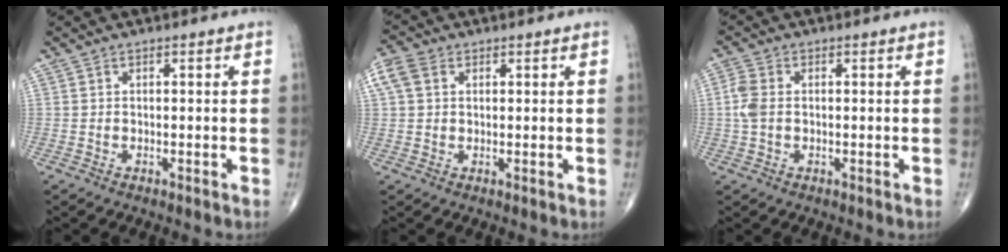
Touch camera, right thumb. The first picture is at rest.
{"total": 5.0, "force": [1.6, 3.7, 2.9], "torque": [-0.072, 0.019, 0.029]}
{"total": 3.8, "force": [-0.1, 2.4, 2.9], "torque": [-0.081, 0.006, -0.007]}